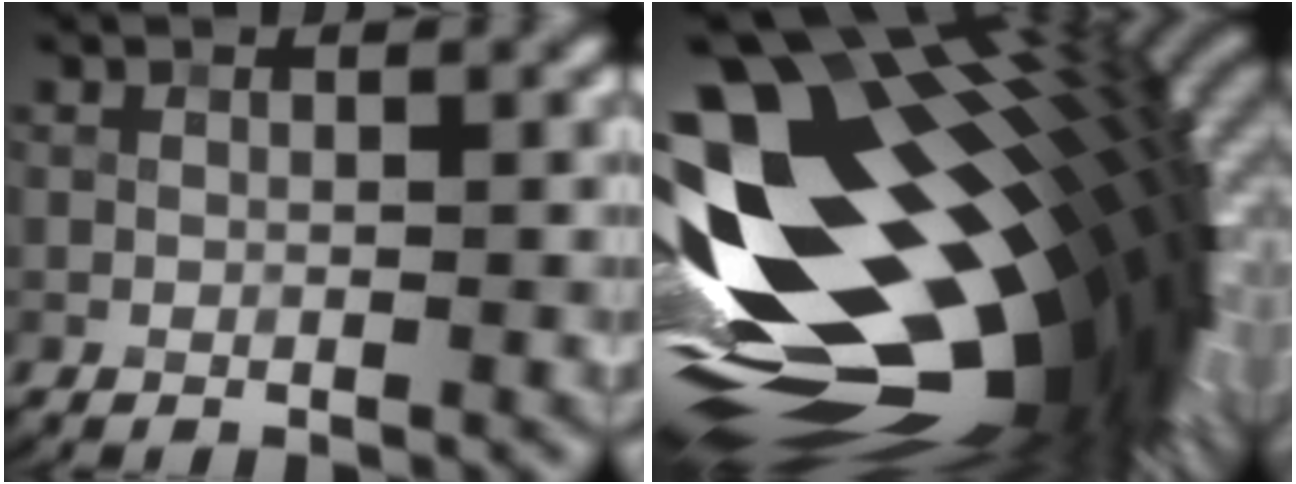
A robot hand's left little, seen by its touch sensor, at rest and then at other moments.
{"total": 20.1, "force": [-0.2, 10.5, 17.2], "torque": [-0.287, -0.020, 0.005]}